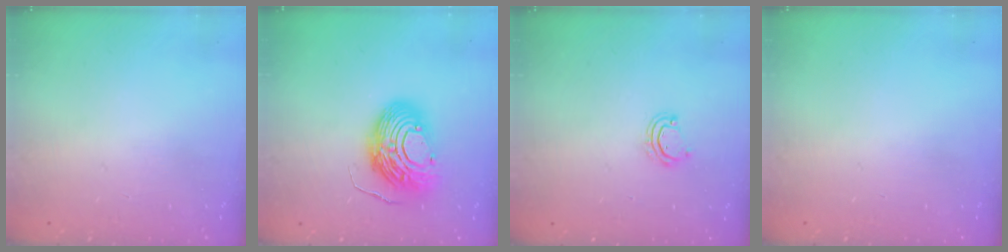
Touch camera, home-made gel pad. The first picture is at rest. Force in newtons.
{"total": 13.1, "press": 13.1, "slide": 1.3}
{"total": 2.7, "press": 2.7, "slide": 0.2}
{"total": 0.0}